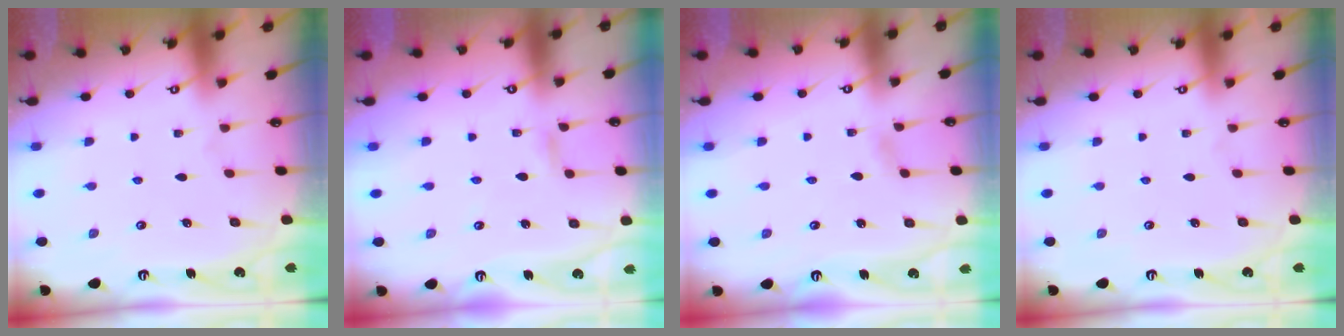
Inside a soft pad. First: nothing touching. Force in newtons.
{"total": 2.9, "press": 2.9, "slide": 0.1}
{"total": 2.7, "press": 2.7, "slide": 0.4}
{"total": 0.0}